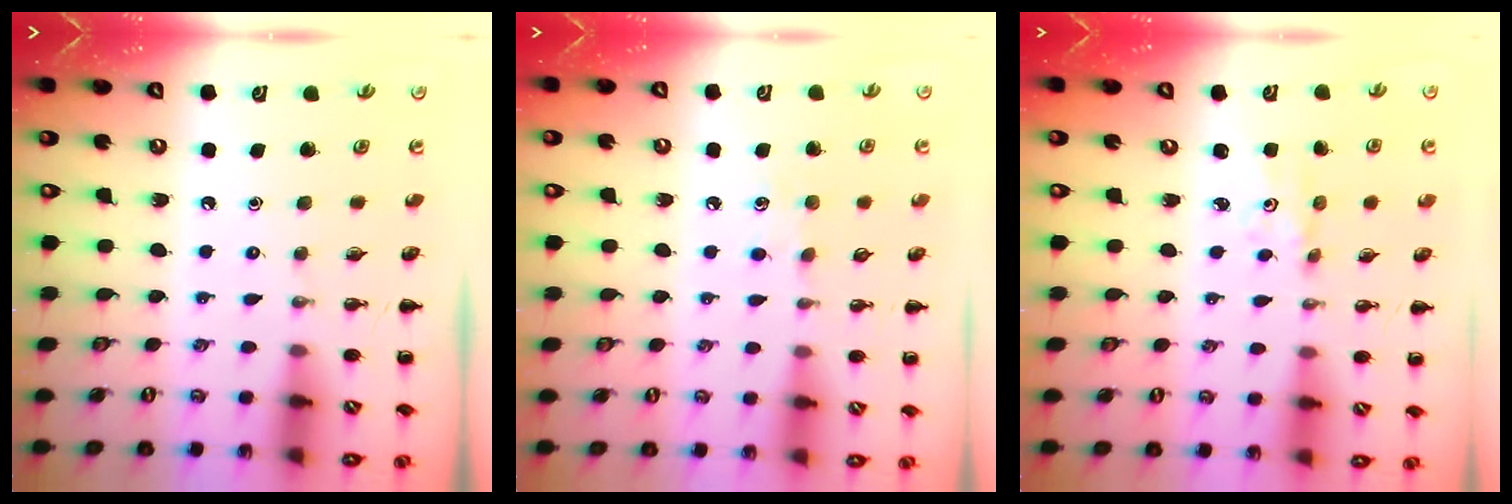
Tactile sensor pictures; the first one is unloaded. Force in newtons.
{"total": 5.5, "press": 5.3, "slide": 1.5}
{"total": 1.9, "press": 1.9, "slide": 0.5}